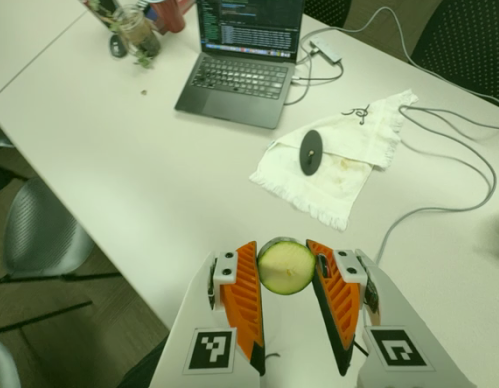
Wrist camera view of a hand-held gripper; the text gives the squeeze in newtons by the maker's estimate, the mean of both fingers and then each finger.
{"total": 10.5, "left": 10.2, "right": 10.8}